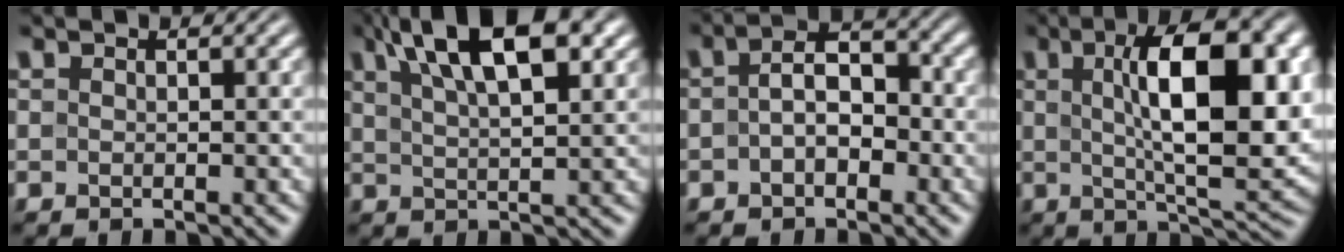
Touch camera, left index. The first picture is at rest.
{"total": 10.3, "force": [5.7, 3.8, 7.7], "torque": [-0.101, 0.035, 0.071]}
{"total": 3.7, "force": [-0.6, 2.2, 2.9], "torque": [-0.047, 0.008, -0.019]}
{"total": 11.9, "force": [2.0, 4.2, 11.0], "torque": [-0.156, 0.001, 0.034]}